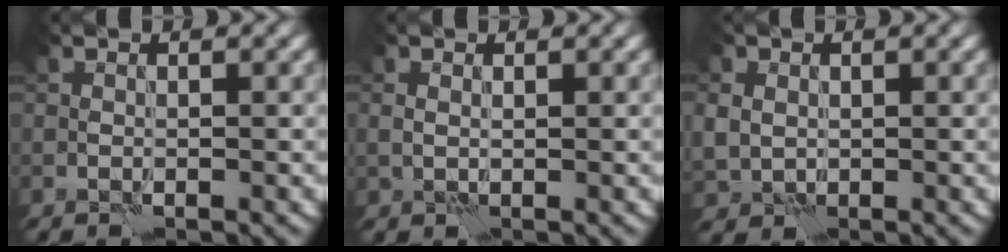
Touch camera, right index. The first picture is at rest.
{"total": 0.8, "force": [0.2, 0.5, 0.5], "torque": [-0.010, 0.002, 0.006]}
{"total": 2.9, "force": [0.4, 2.6, 1.4], "torque": [-0.034, 0.007, 0.011]}